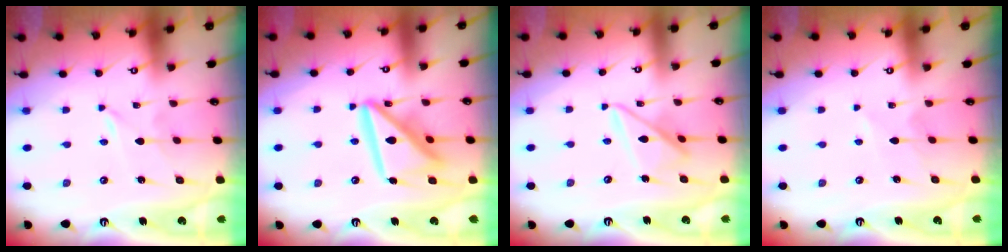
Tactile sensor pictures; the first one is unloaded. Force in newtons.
{"total": 16.6, "press": 16.5, "slide": 1.8}
{"total": 11.2, "press": 11.2, "slide": 1.1}
{"total": 1.6, "press": 1.5, "slide": 0.3}